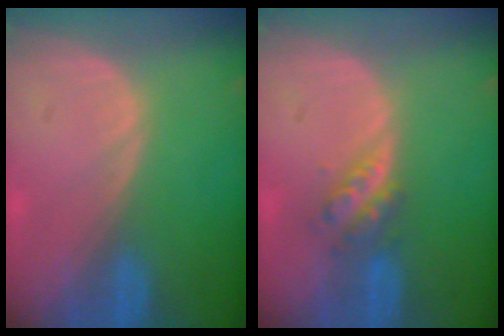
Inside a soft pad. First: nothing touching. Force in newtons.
{"total": 4.1, "press": 3.6, "slide": 2.1}